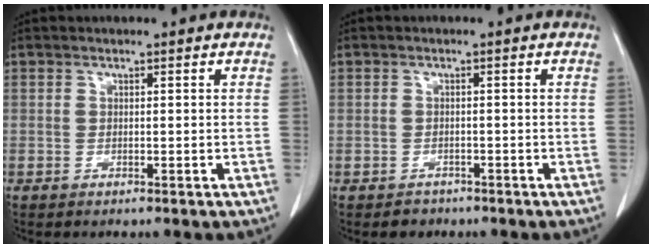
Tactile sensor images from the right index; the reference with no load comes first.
{"total": 2.0, "force": [-1.3, 1.6, -0.2], "torque": [-0.002, 0.007, -0.021]}